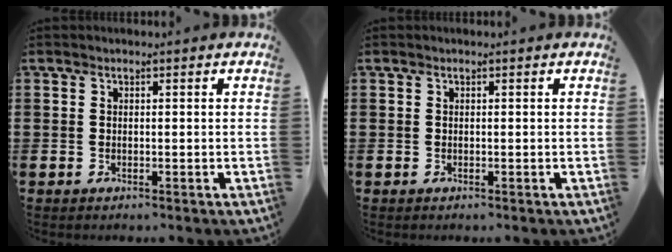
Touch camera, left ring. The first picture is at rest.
{"total": 0.0}